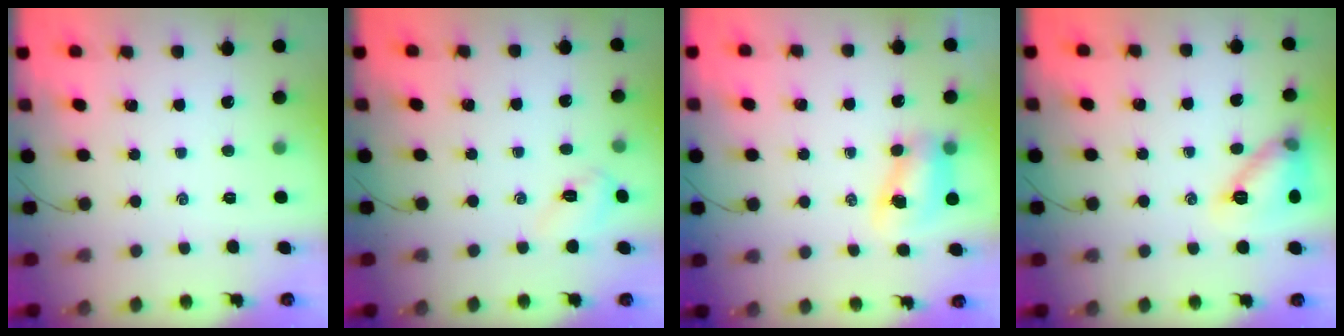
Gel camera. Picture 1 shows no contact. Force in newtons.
{"total": 3.6, "press": 3.5, "slide": 0.9}
{"total": 7.6, "press": 7.5, "slide": 1.1}
{"total": 12.3, "press": 12.3, "slide": 1.0}